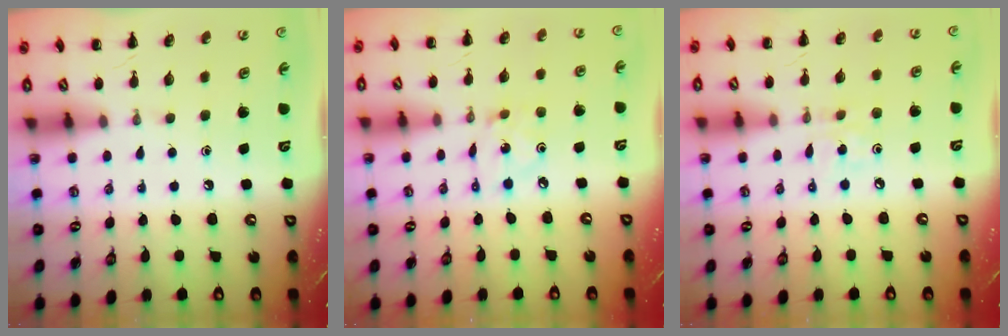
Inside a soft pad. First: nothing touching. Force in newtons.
{"total": 2.2, "press": 2.2, "slide": 0.4}
{"total": 2.8, "press": 2.7, "slide": 0.9}